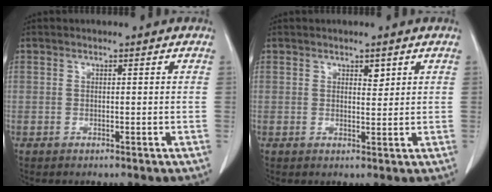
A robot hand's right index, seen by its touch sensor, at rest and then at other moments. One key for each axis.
{"total": 1.6, "fx": 1.0, "fy": 0.7, "fz": 1.0, "tx": -0.014, "ty": -0.004, "tz": 0.016}